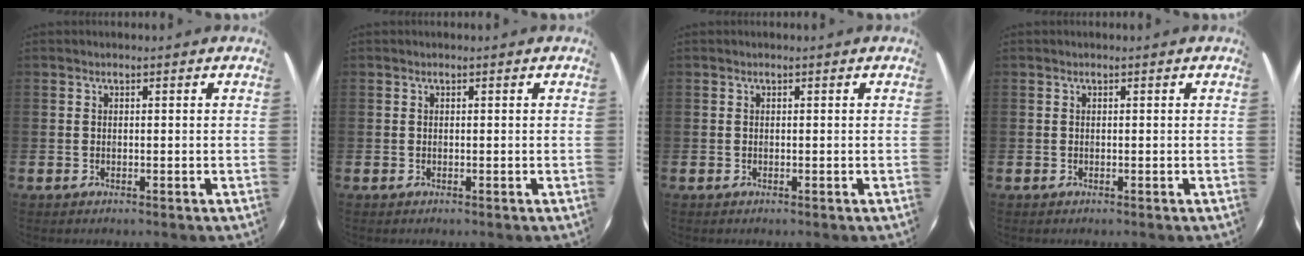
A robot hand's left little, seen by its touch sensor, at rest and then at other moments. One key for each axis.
{"total": 0.0}
{"total": 0.0}
{"total": 0.0}